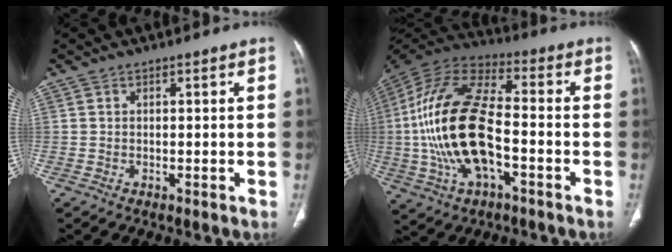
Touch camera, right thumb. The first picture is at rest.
{"total": 22.0, "force": [-3.3, 10.4, 19.1], "torque": [-0.401, 0.028, -0.059]}